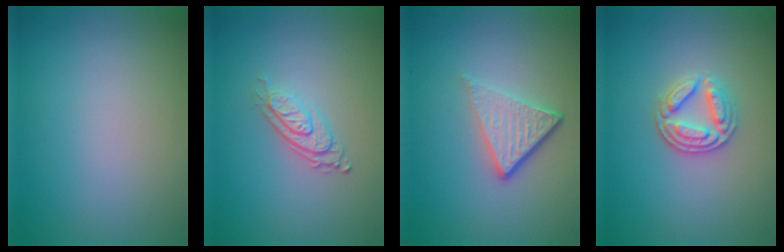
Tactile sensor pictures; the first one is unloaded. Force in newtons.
{"total": 2.8, "press": 2.1, "slide": 1.9}
{"total": 4.2, "press": 2.7, "slide": 3.2}
{"total": 3.3, "press": 3.0, "slide": 1.3}